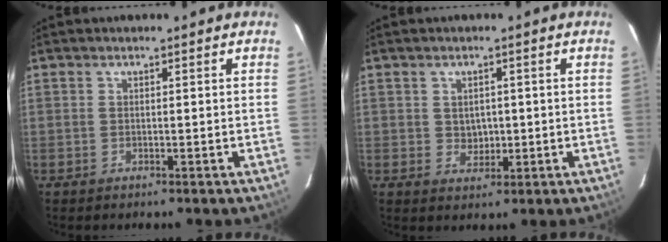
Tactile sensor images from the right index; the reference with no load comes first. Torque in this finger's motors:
{"motor_torque": [-0.12, 0.00, 0.03, 0.00]}